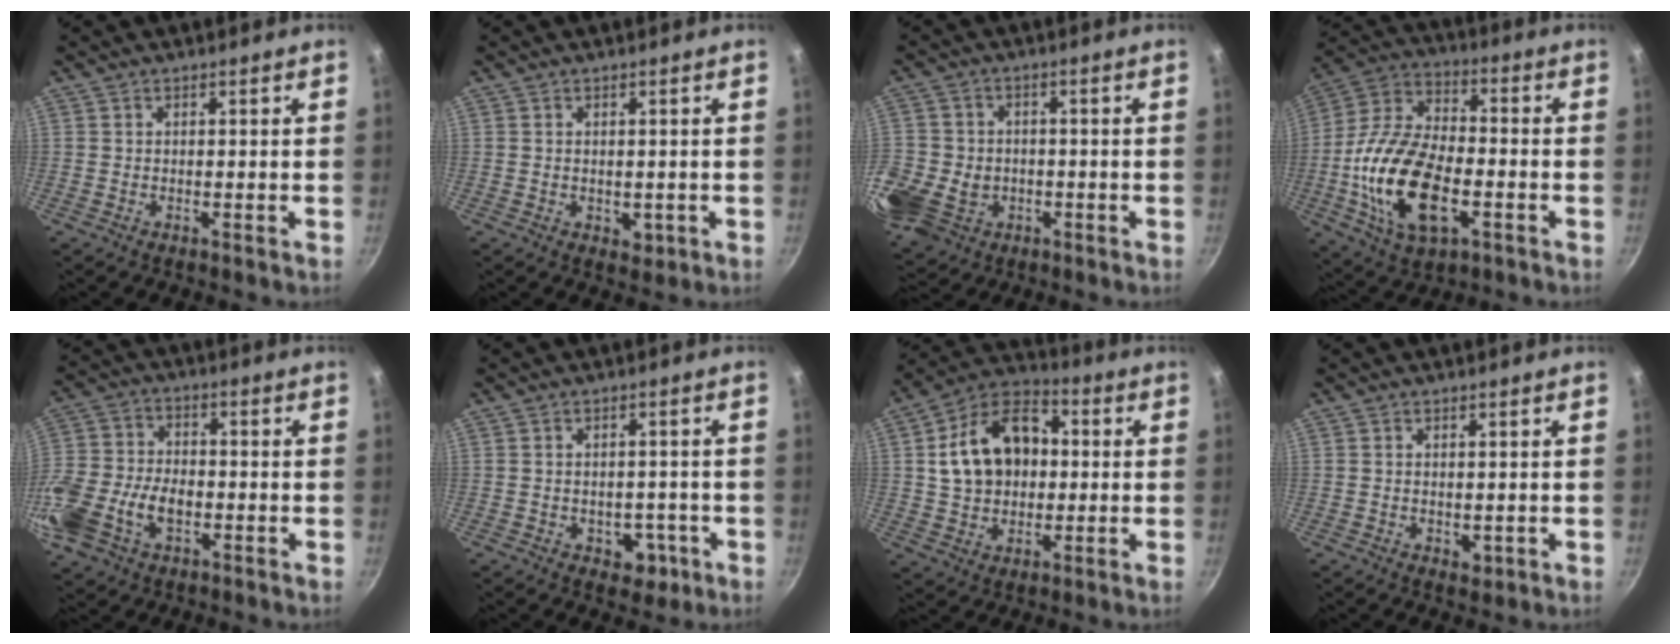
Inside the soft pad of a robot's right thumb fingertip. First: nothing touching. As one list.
[{"total": 2.3, "force": [-0.3, 1.6, 1.6], "torque": [-0.020, -0.005, -0.002]}, {"total": 16.0, "force": [-4.6, 12.8, 8.5], "torque": [-0.203, 0.013, -0.078]}, {"total": 20.9, "force": [-4.9, 11.4, 16.9], "torque": [-0.319, 0.027, -0.095]}, {"total": 16.8, "force": [-5.1, 11.1, 11.5], "torque": [-0.249, 0.027, -0.101]}, {"total": 5.2, "force": [-1.8, 3.8, 3.1], "torque": [-0.019, 0.013, -0.012]}, {"total": 16.8, "force": [2.0, 12.2, 11.4], "torque": [-0.168, 0.028, 0.025]}, {"total": 1.9, "force": [-0.2, 1.3, 1.4], "torque": [-0.019, -0.005, 0.000]}]